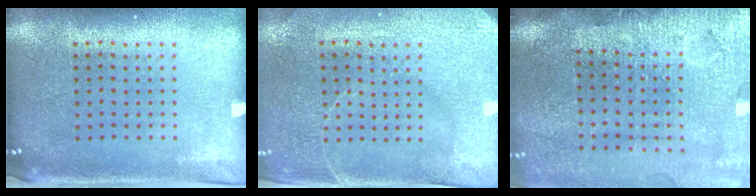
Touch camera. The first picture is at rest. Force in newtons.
{"total": 3.0, "press": 2.9, "slide": 0.6}
{"total": 4.5, "press": 3.7, "slide": 2.6}